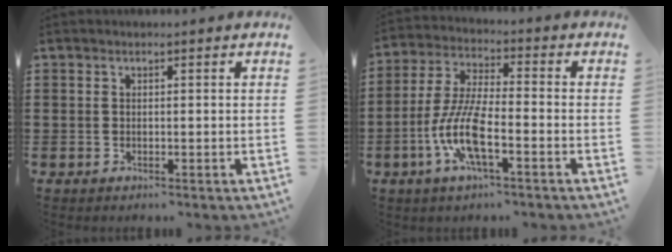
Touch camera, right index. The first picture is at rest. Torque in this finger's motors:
{"motor_torque": [2.14, 0.00, 0.94, 0.21]}